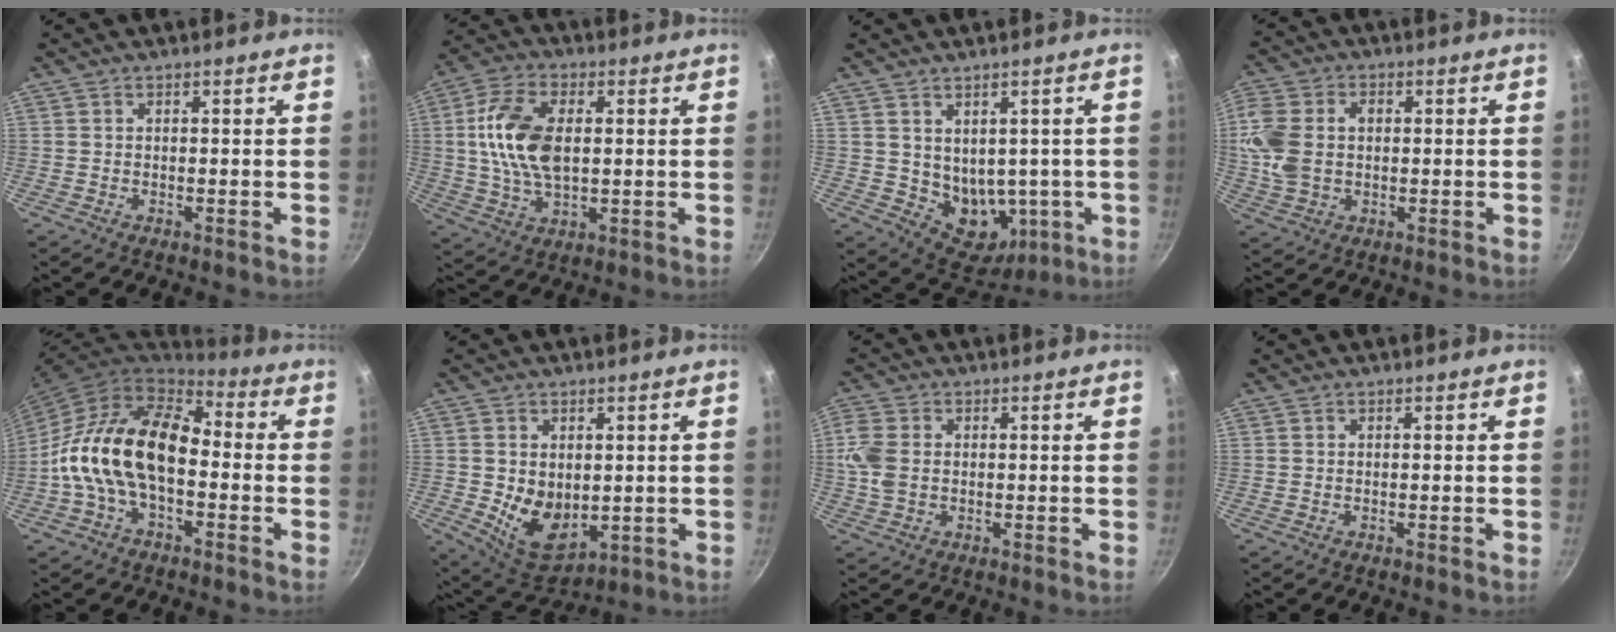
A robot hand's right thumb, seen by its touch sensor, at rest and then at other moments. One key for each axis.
{"total": 13.5, "fx": 1.6, "fy": 7.7, "fz": 10.9, "tx": -0.201, "ty": 0.008, "tz": 0.026}
{"total": 10.2, "fx": 0.0, "fy": 7.9, "fz": 6.4, "tx": -0.063, "ty": -0.012, "tz": 0.030}
{"total": 10.4, "fx": 0.6, "fy": 7.6, "fz": 7.0, "tx": -0.144, "ty": 0.010, "tz": 0.007}
{"total": 18.5, "fx": -2.4, "fy": 11.2, "fz": 14.5, "tx": -0.245, "ty": 0.045, "tz": -0.060}
{"total": 10.0, "fx": 0.0, "fy": 7.1, "fz": 7.1, "tx": -0.097, "ty": -0.026, "tz": 0.023}
{"total": 5.9, "fx": 0.2, "fy": 4.3, "fz": 4.0, "tx": -0.089, "ty": 0.005, "tz": 0.001}
{"total": 0.0}